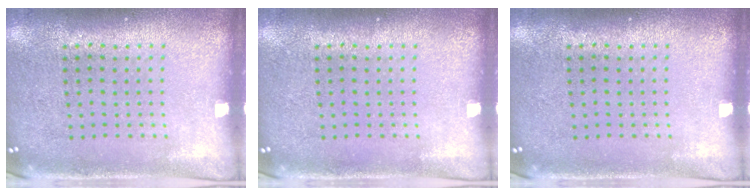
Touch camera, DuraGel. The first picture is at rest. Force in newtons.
{"total": 0.0}
{"total": 0.0}